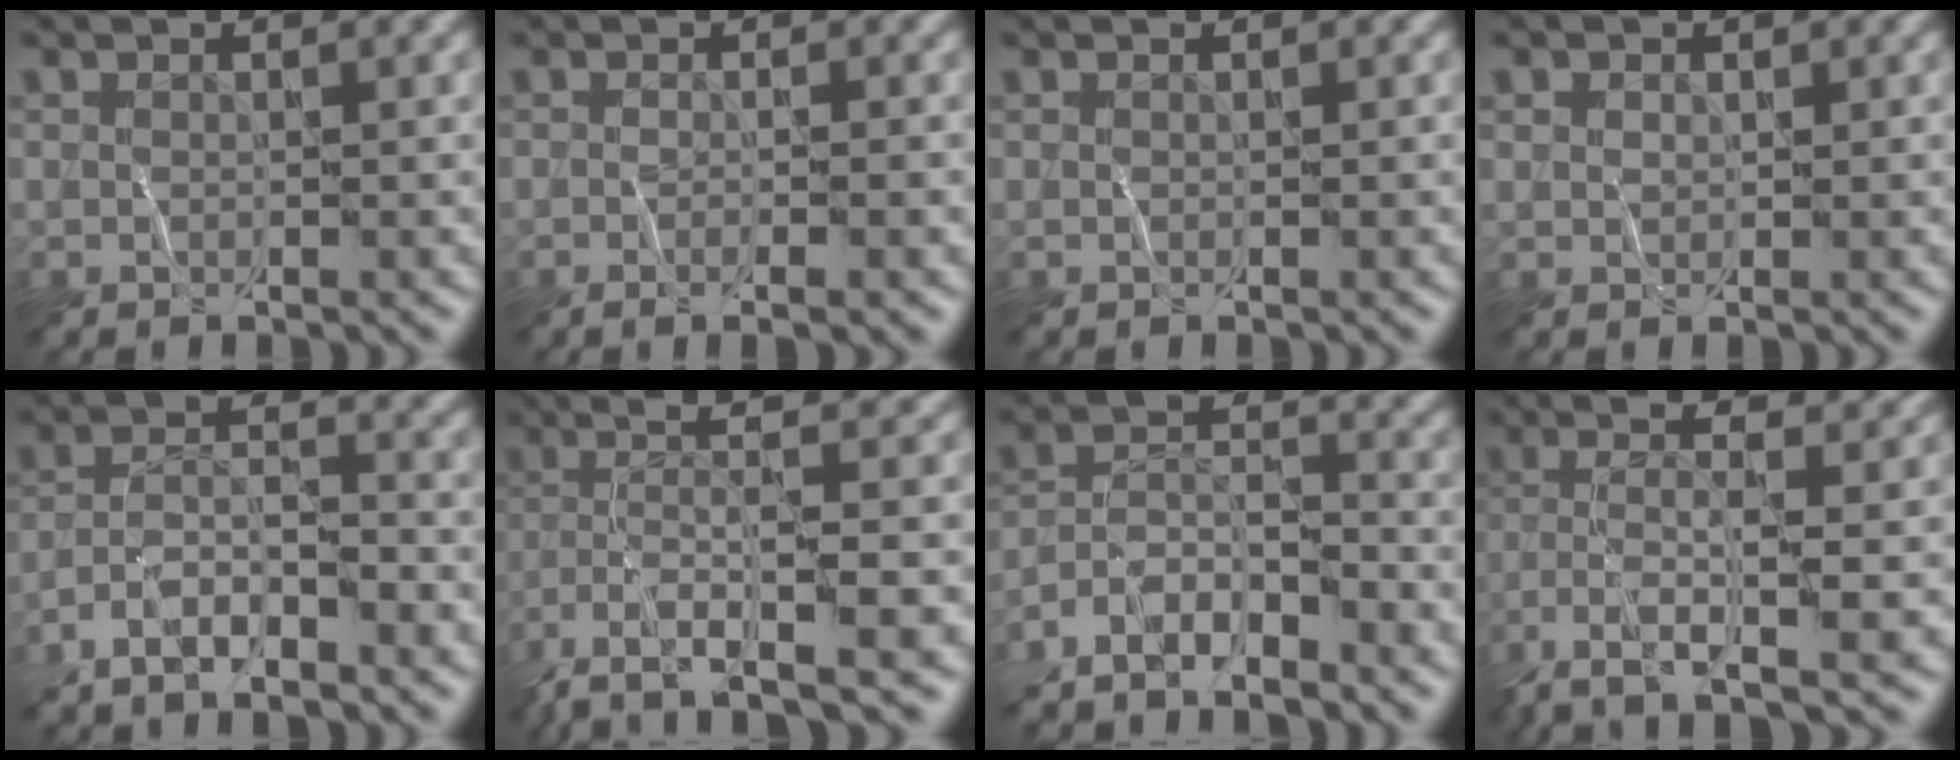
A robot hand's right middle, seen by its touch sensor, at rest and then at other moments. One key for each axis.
{"total": 2.1, "fx": -0.8, "fy": 0.3, "fz": 2.0, "tx": -0.019, "ty": 0.001, "tz": -0.009}
{"total": 0.0}
{"total": 1.0, "fx": 0.7, "fy": 0.7, "fz": 0.2, "tx": -0.002, "ty": 0.001, "tz": 0.009}
{"total": 5.5, "fx": -3.9, "fy": 1.2, "fz": 3.7, "tx": -0.067, "ty": 0.011, "tz": -0.075}
{"total": 7.1, "fx": -2.7, "fy": 1.1, "fz": 6.5, "tx": -0.122, "ty": 0.006, "tz": -0.054}
{"total": 5.5, "fx": -4.6, "fy": 1.3, "fz": 2.7, "tx": -0.046, "ty": 0.004, "tz": -0.093}
{"total": 7.1, "fx": -2.4, "fy": 1.7, "fz": 6.5, "tx": -0.128, "ty": 0.019, "tz": -0.050}